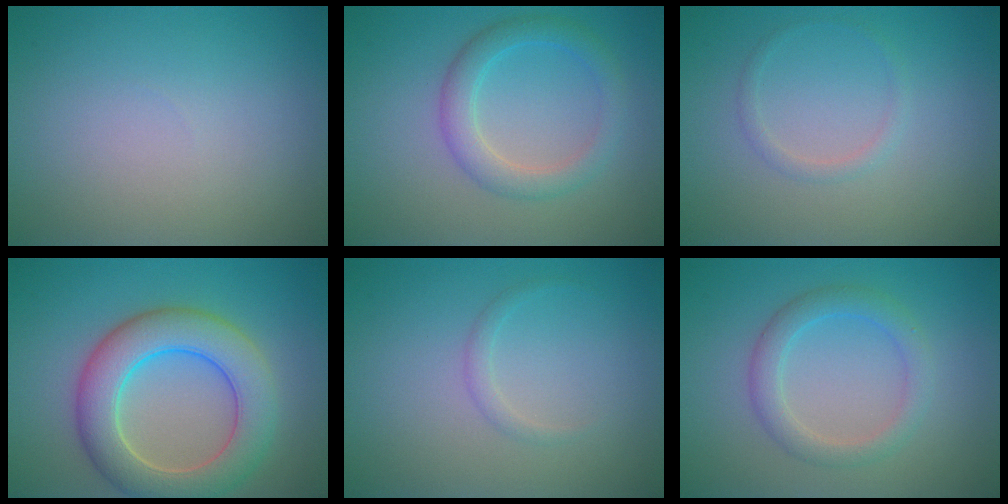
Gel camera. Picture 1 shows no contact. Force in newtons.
{"total": 3.2, "press": 3.2, "slide": 0.2}
{"total": 1.0, "press": 1.0, "slide": 0.1}
{"total": 7.6, "press": 7.6, "slide": 0.4}
{"total": 0.9, "press": 0.9, "slide": 0.1}
{"total": 2.9, "press": 2.9, "slide": 0.3}